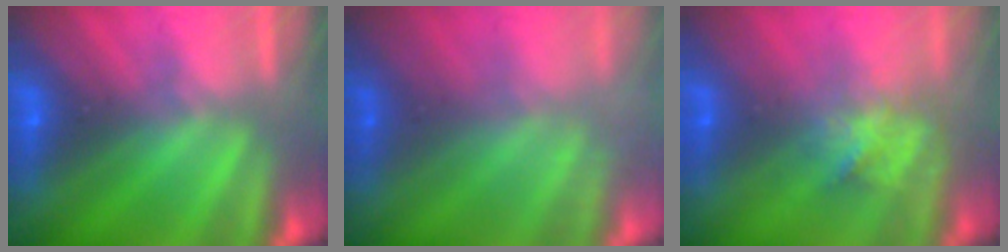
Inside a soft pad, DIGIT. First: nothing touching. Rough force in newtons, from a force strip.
{"total": 2.4}
{"total": 2.8}